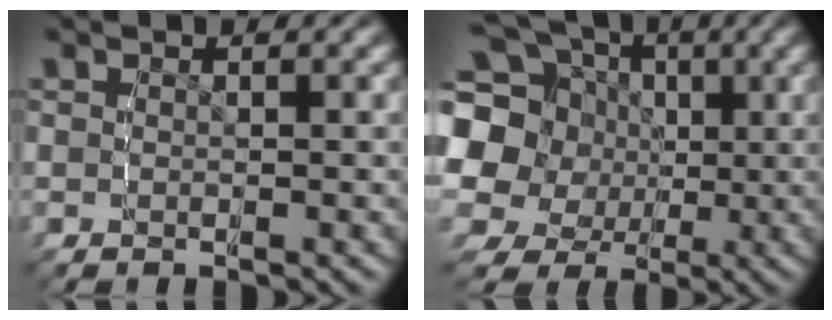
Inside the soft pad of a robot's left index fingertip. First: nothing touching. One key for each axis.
{"total": 13.5, "fx": 3.1, "fy": 11.4, "fz": 6.5, "tx": -0.144, "ty": -0.015, "tz": 0.042}